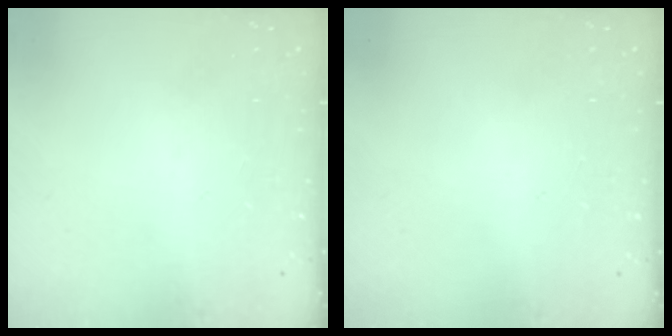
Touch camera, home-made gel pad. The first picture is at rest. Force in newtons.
{"total": 2.6, "press": 2.6, "slide": 0.2}